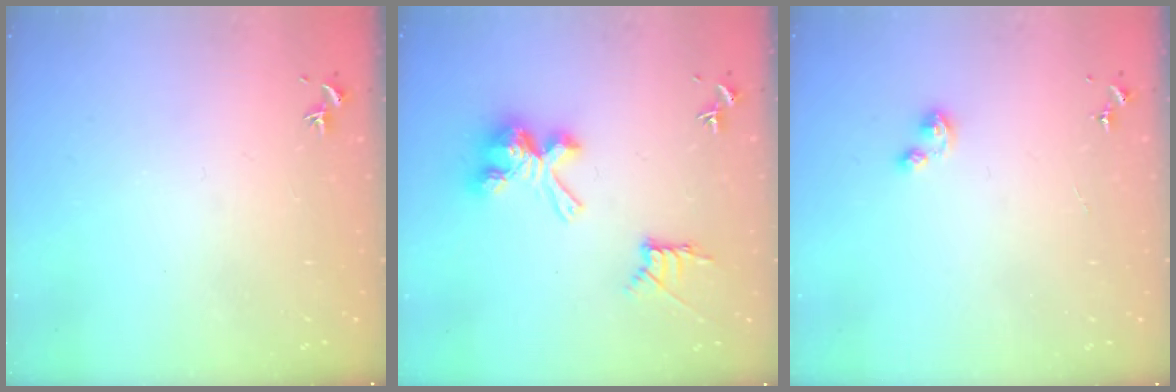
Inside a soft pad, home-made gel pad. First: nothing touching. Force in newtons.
{"total": 13.8, "press": 13.8, "slide": 0.4}
{"total": 2.6, "press": 2.6, "slide": 0.3}